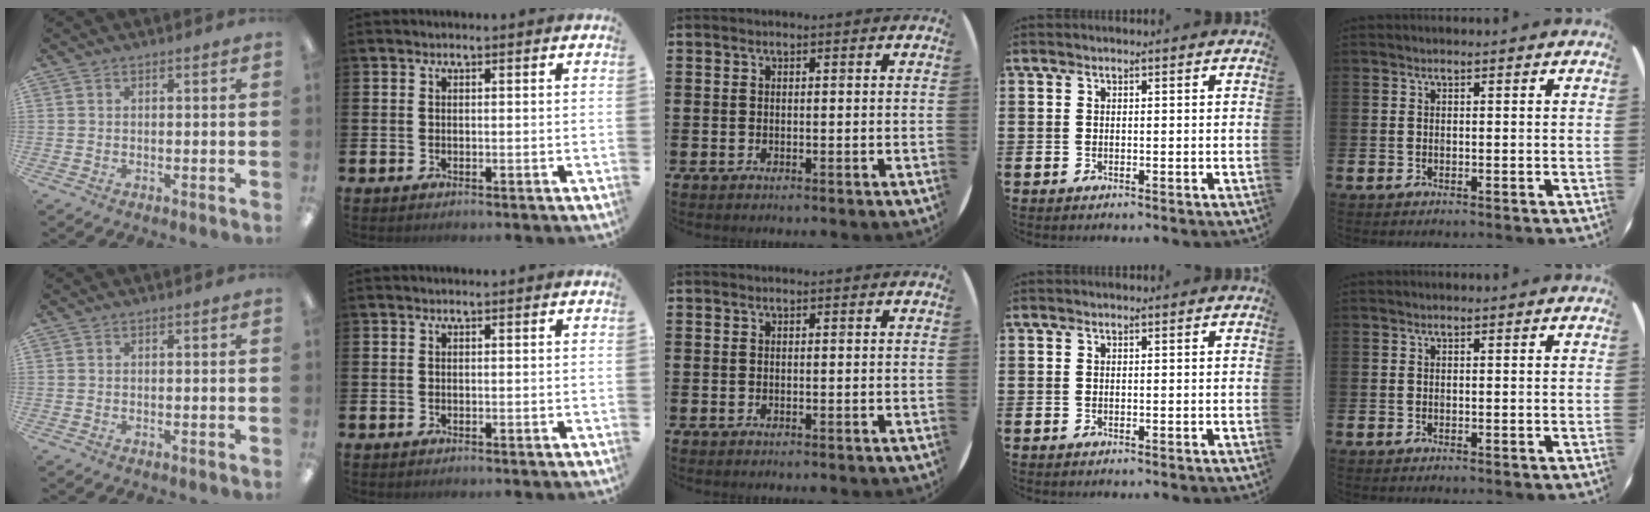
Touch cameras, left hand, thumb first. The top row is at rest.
{}